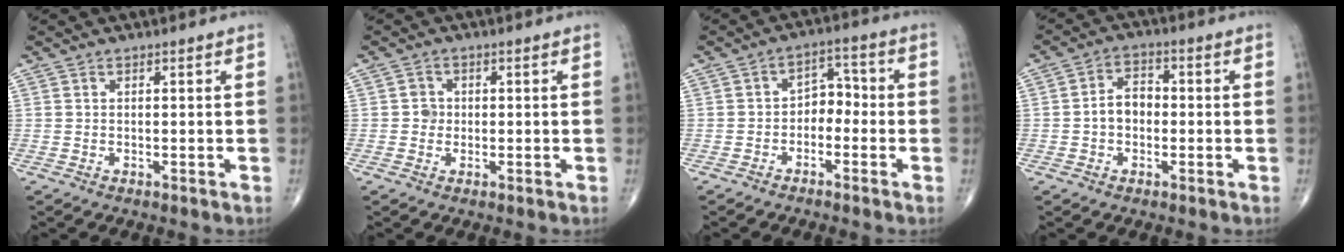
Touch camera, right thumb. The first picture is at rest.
{"total": 2.1, "force": [-0.1, 2.0, 0.7], "torque": [0.001, 0.006, -0.005]}
{"total": 5.1, "force": [-1.7, 3.6, 3.1], "torque": [-0.023, 0.034, -0.041]}
{"total": 5.4, "force": [-0.7, 4.0, 3.6], "torque": [-0.050, 0.024, -0.020]}